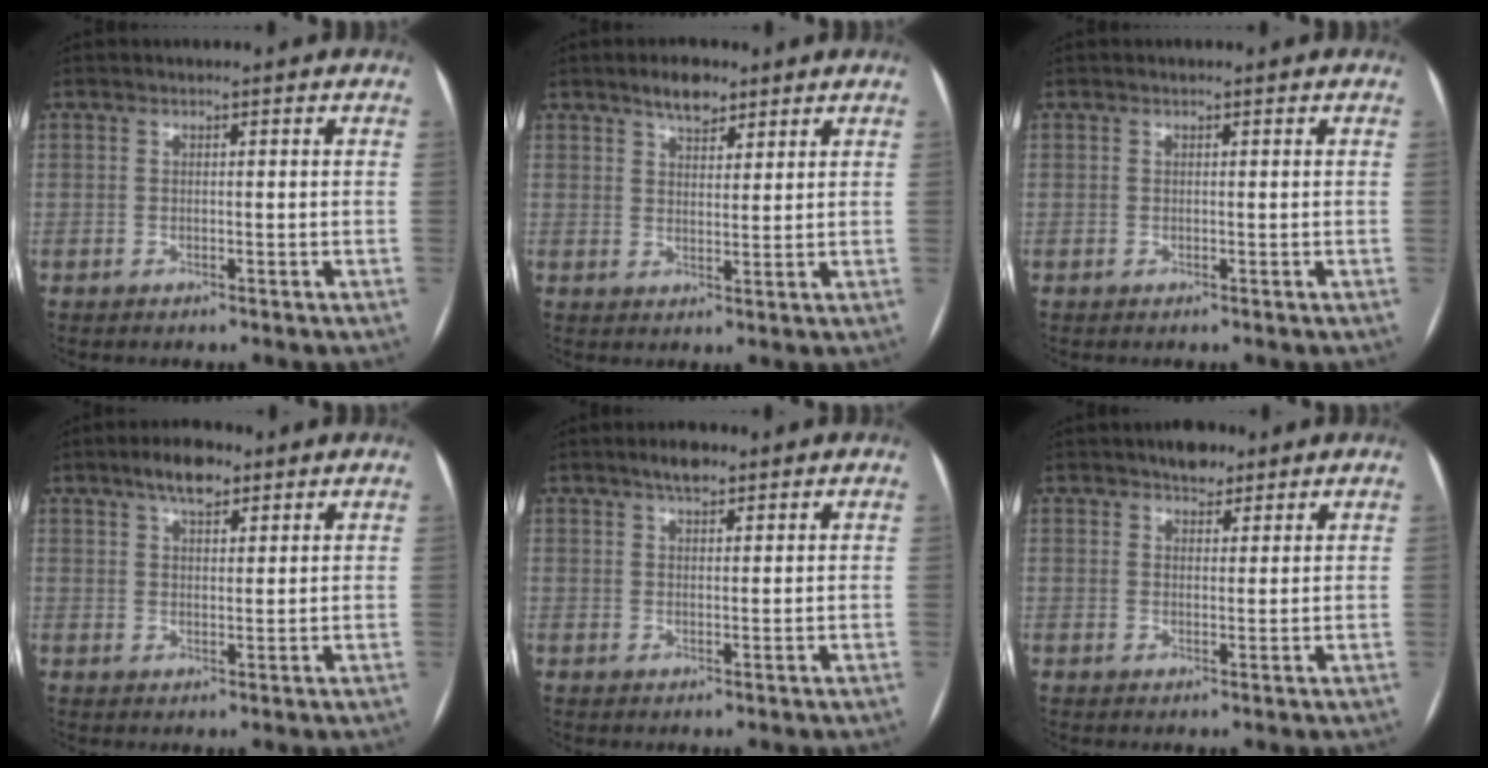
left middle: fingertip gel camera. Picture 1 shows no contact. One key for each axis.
{"total": 4.5, "fx": 3.3, "fy": 1.9, "fz": 2.4, "tx": -0.041, "ty": 0.007, "tz": 0.055}
{"total": 0.0}
{"total": 5.4, "fx": 3.6, "fy": 2.0, "fz": 3.5, "tx": -0.061, "ty": 0.013, "tz": 0.059}
{"total": 3.1, "fx": 2.3, "fy": 1.0, "fz": 1.8, "tx": -0.033, "ty": 0.007, "tz": 0.037}
{"total": 3.6, "fx": 2.7, "fy": 1.8, "fz": 1.5, "tx": -0.022, "ty": 0.007, "tz": 0.042}